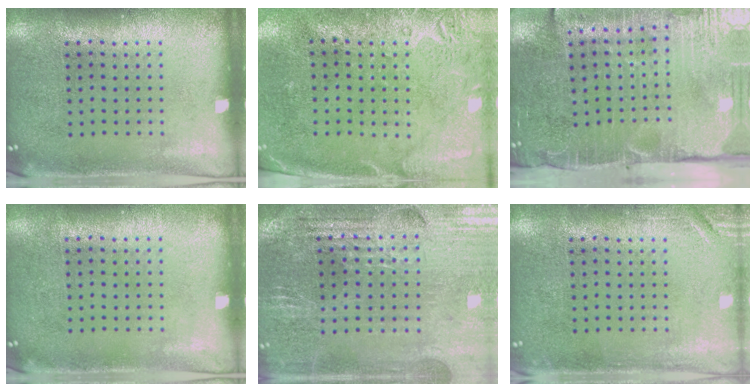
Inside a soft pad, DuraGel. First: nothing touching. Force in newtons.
{"total": 2.7, "press": 2.2, "slide": 1.7}
{"total": 4.7, "press": 3.8, "slide": 2.7}
{"total": 0.0}
{"total": 2.8, "press": 2.8, "slide": 0.4}
{"total": 1.5, "press": 1.5, "slide": 0.3}